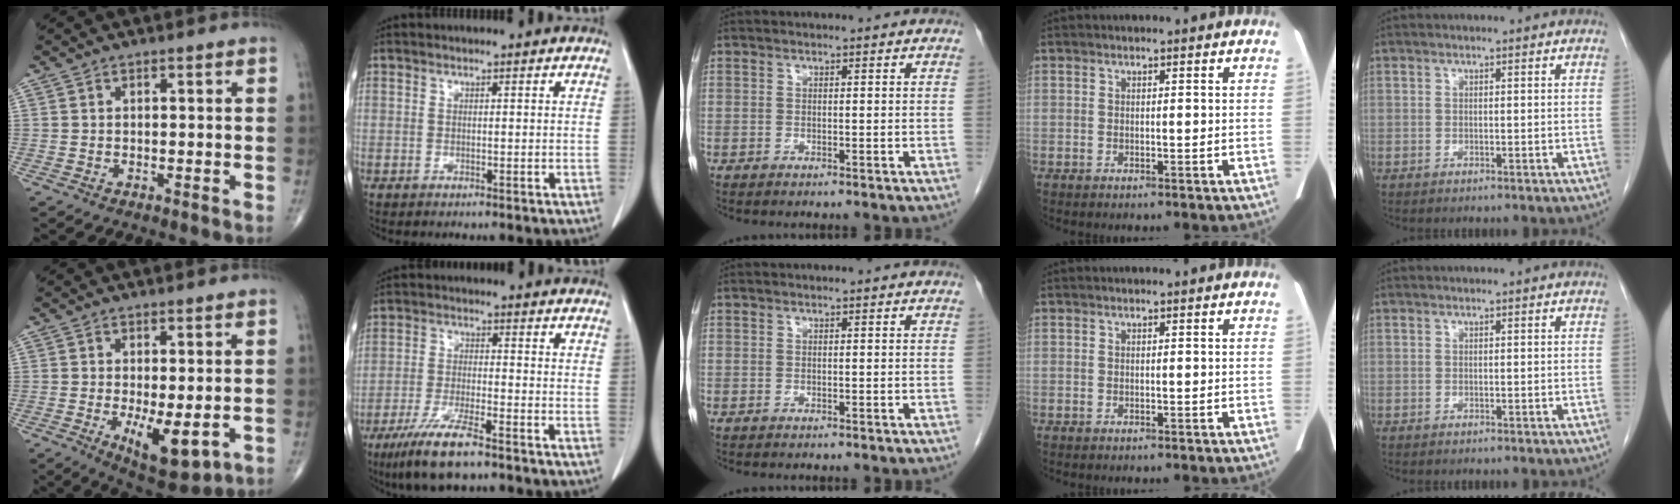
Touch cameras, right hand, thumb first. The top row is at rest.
{"thumb": {"total": 9.1, "force": [-2.1, 3.5, 8.1], "torque": [-0.118, -0.021, -0.022]}, "index": {"total": 9.1, "force": [-6.4, 1.2, 6.4], "torque": [-0.125, -0.022, -0.113]}}